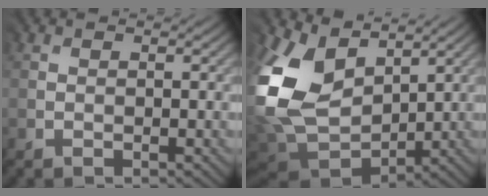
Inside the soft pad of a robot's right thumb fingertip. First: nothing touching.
{"total": 15.0, "force": [5.0, 11.0, 8.9], "torque": [-0.241, -0.001, 0.110]}